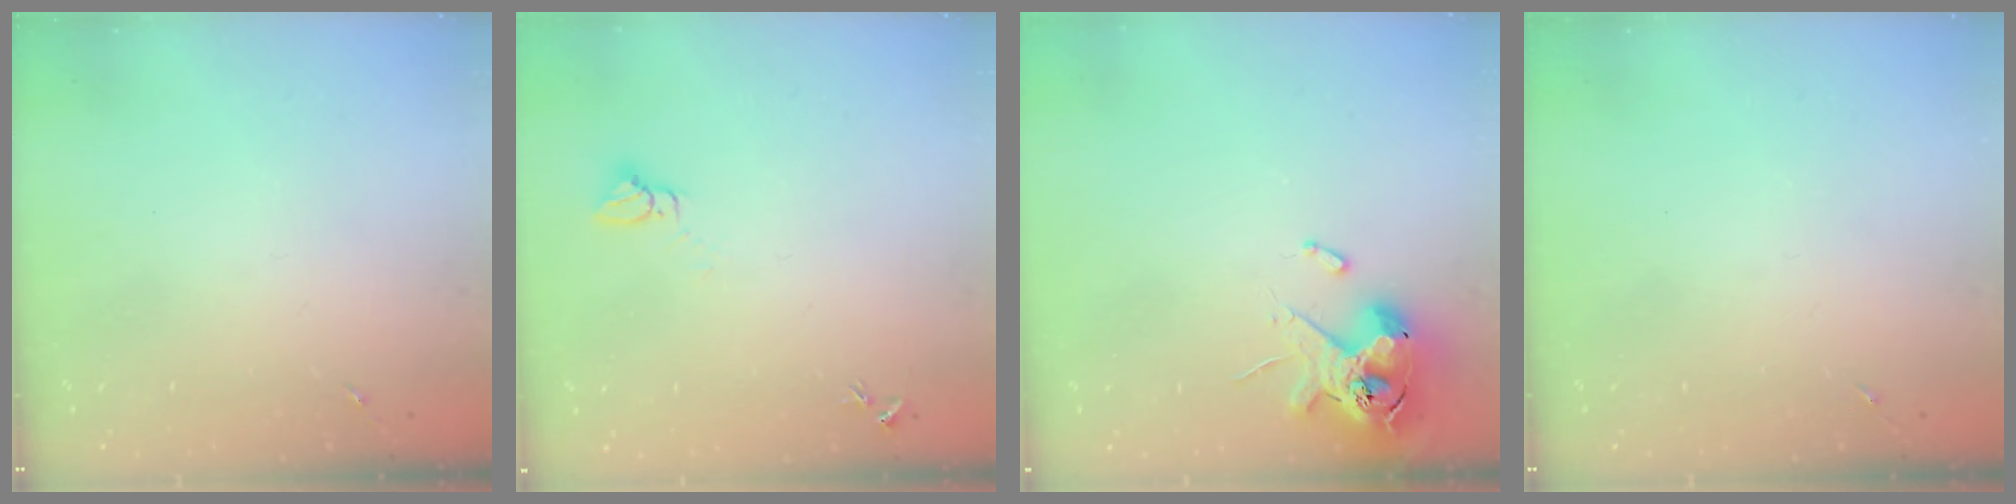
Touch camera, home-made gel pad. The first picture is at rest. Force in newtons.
{"total": 2.8, "press": 2.8, "slide": 0.1}
{"total": 12.1, "press": 11.9, "slide": 1.9}
{"total": 0.0}